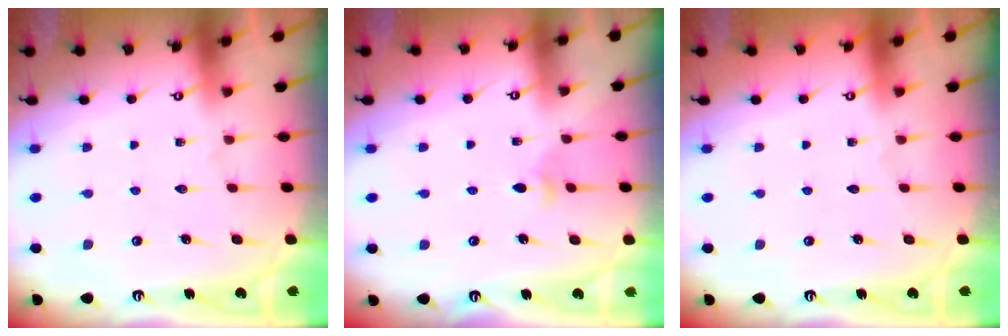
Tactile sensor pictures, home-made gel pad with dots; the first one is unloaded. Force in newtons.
{"total": 4.2, "press": 4.1, "slide": 0.9}
{"total": 0.0}